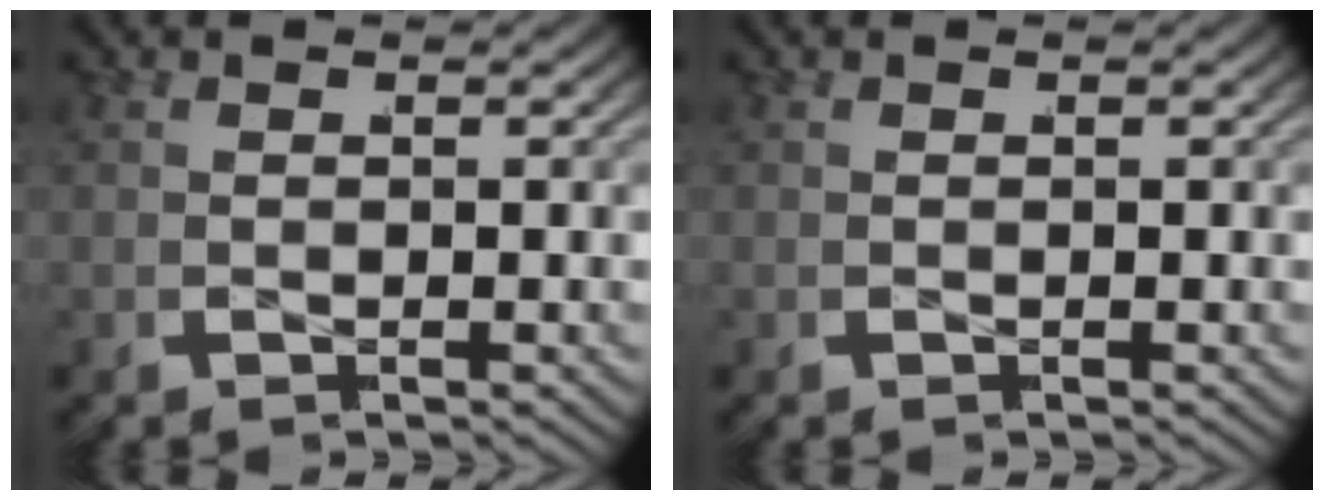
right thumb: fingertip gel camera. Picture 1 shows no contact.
{"total": 0.0}